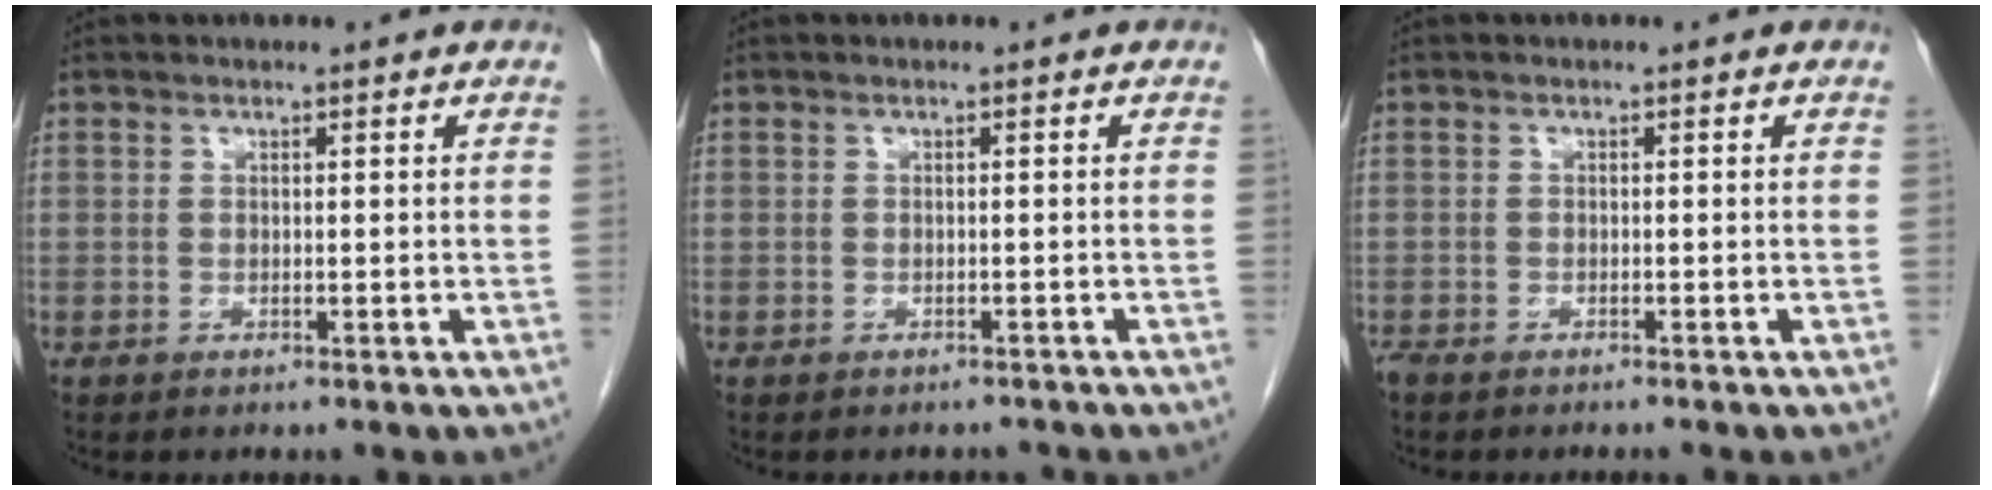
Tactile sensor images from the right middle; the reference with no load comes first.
{"total": 1.8, "force": [-1.7, 0.6, -0.2], "torque": [0.003, -0.001, -0.024]}
{"total": 2.7, "force": [-2.5, 0.3, 1.1], "torque": [-0.018, -0.005, -0.037]}